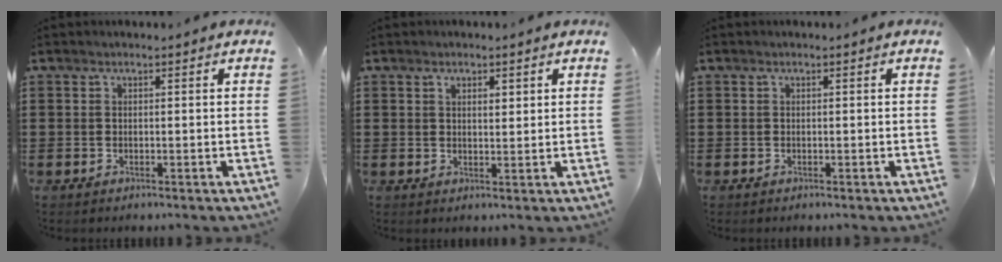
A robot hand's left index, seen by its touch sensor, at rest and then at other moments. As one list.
[{"total": 1.5, "force": [1.1, 0.8, 0.7], "torque": [-0.008, 0.002, 0.018]}, {"total": 0.0}]